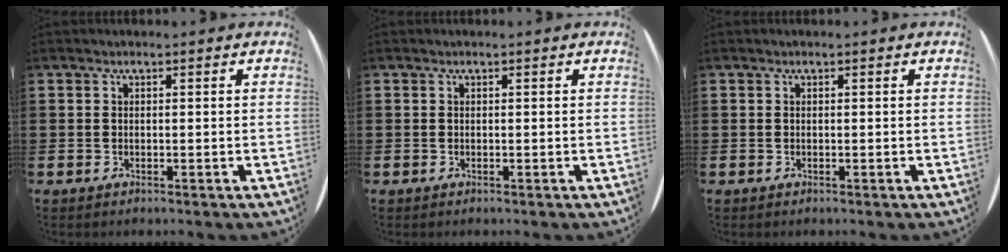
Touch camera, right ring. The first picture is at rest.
{"total": 0.0}
{"total": 0.0}